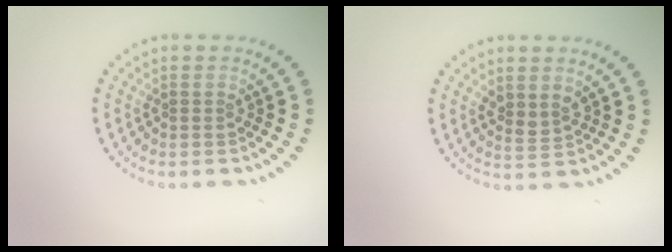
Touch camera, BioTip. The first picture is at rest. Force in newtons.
{"total": 1.6, "press": 1.3, "slide": 0.9}